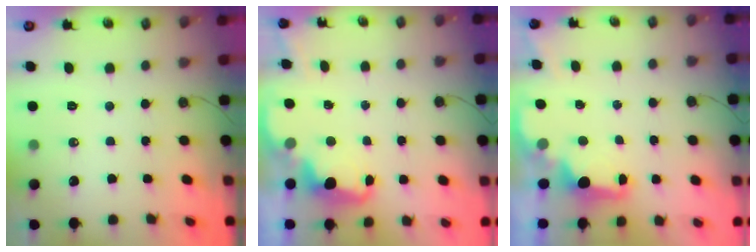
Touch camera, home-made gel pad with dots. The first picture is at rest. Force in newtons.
{"total": 2.5, "press": 2.4, "slide": 0.5}
{"total": 1.9, "press": 1.7, "slide": 0.8}